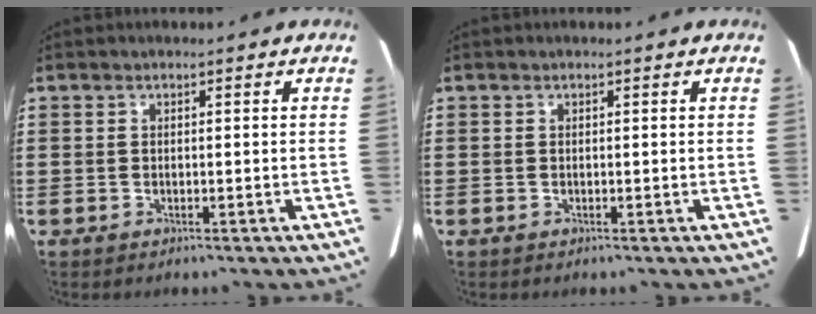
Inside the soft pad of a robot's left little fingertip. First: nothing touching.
{"total": 0.0}